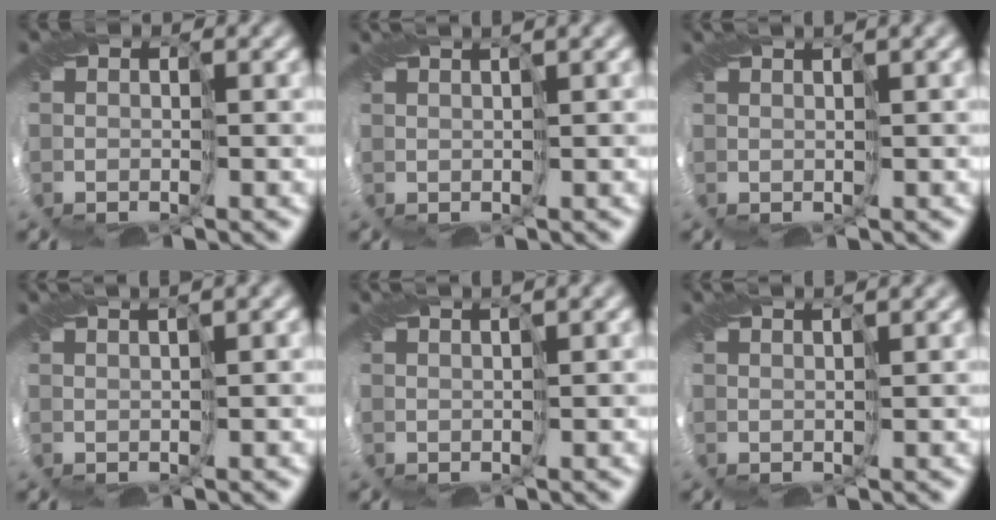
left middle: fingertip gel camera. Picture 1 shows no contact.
{"total": 2.1, "force": [1.4, 0.0, 1.6], "torque": [-0.034, 0.004, 0.024]}
{"total": 1.9, "force": [1.2, 0.0, 1.5], "torque": [-0.031, 0.003, 0.021]}
{"total": 2.4, "force": [1.7, 0.1, 1.8], "torque": [-0.036, 0.005, 0.028]}
{"total": 2.1, "force": [1.5, 0.0, 1.5], "torque": [-0.030, 0.003, 0.024]}
{"total": 2.7, "force": [2.2, 0.3, 1.6], "torque": [-0.023, 0.010, 0.018]}